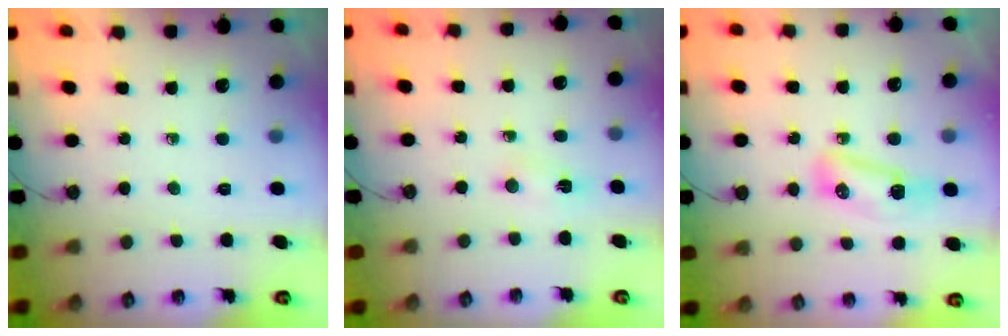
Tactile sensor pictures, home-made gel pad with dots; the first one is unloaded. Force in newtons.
{"total": 2.0, "press": 1.5, "slide": 1.3}
{"total": 8.2, "press": 8.2, "slide": 0.9}